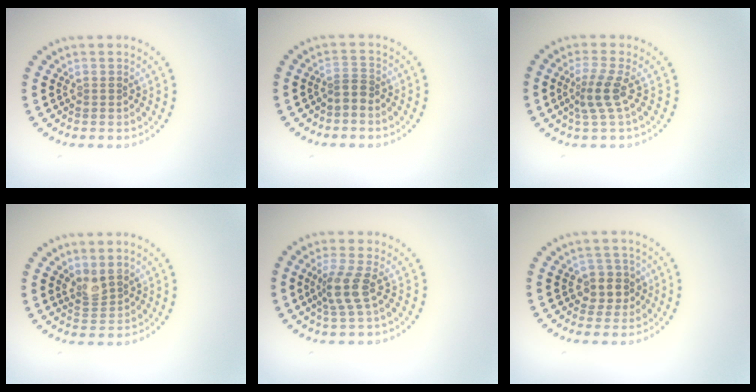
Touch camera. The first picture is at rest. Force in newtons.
{"total": 1.4, "press": 0.9, "slide": 1.1}
{"total": 2.6, "press": 1.8, "slide": 1.8}
{"total": 2.0, "press": 1.6, "slide": 1.1}
{"total": 2.7, "press": 2.0, "slide": 1.8}
{"total": 2.5, "press": 2.2, "slide": 1.2}